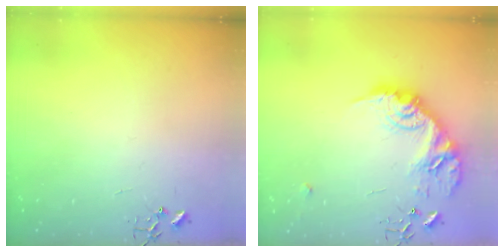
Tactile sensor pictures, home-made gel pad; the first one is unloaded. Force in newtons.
{"total": 18.9, "press": 18.8, "slide": 1.2}